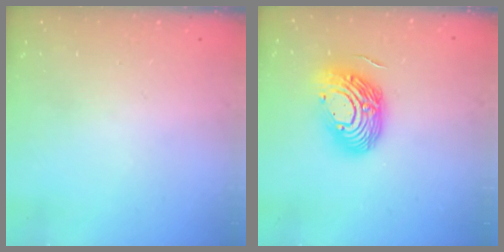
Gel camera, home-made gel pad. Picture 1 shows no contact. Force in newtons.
{"total": 16.1, "press": 16.0, "slide": 1.8}